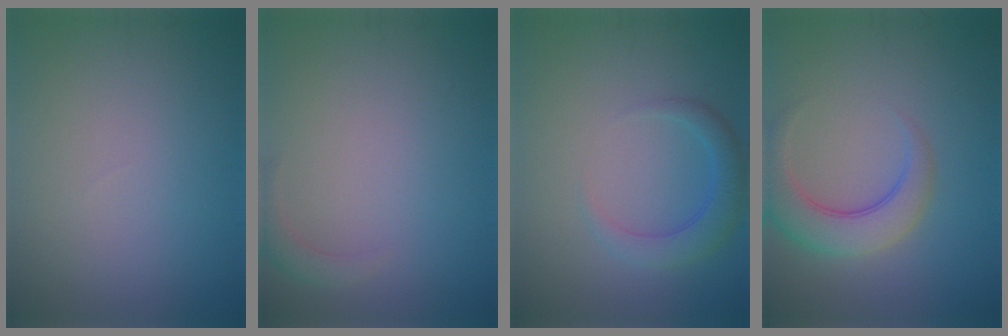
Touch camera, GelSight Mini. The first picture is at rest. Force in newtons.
{"total": 1.6, "press": 1.6, "slide": 0.3}
{"total": 2.8, "press": 2.8, "slide": 0.2}
{"total": 4.9, "press": 4.9, "slide": 0.2}